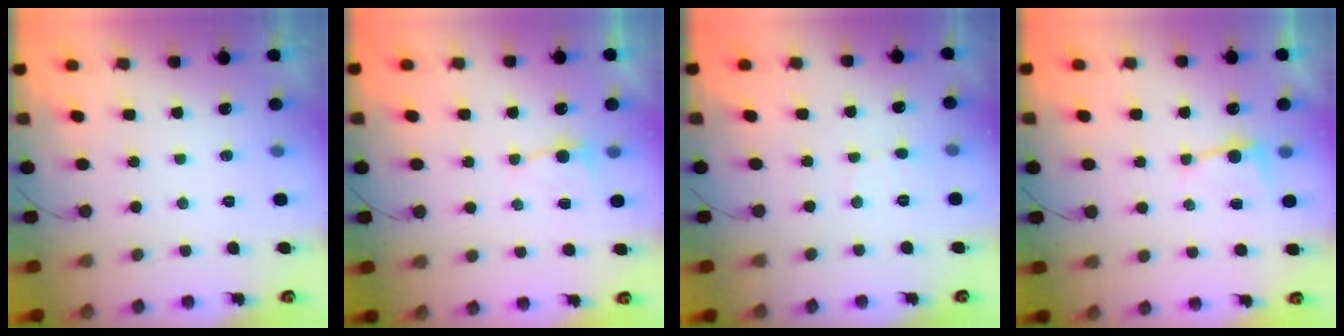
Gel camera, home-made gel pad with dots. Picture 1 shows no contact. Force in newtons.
{"total": 3.3, "press": 3.2, "slide": 0.4}
{"total": 2.2, "press": 2.2, "slide": 0.2}
{"total": 3.7, "press": 3.7, "slide": 0.5}